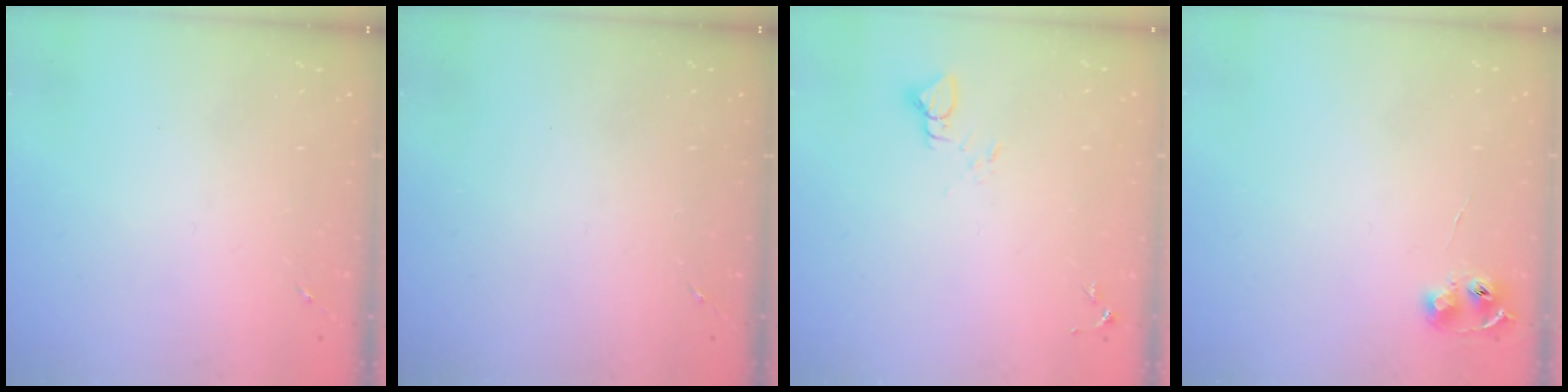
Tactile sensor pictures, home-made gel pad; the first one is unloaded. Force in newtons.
{"total": 0.0}
{"total": 3.1, "press": 3.1, "slide": 0.1}
{"total": 6.4, "press": 6.4, "slide": 0.7}